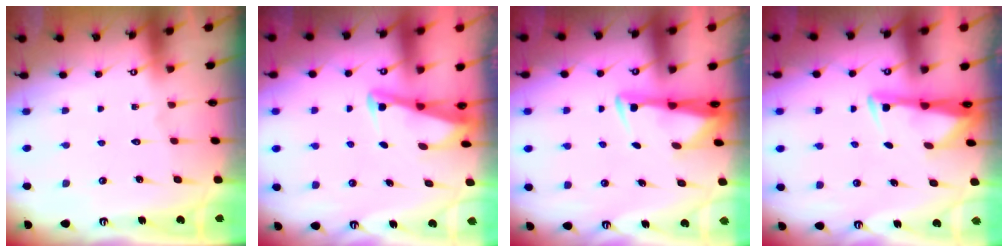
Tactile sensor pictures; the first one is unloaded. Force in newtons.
{"total": 2.7, "press": 2.7, "slide": 0.3}
{"total": 3.1, "press": 3.0, "slide": 0.9}
{"total": 3.4, "press": 3.2, "slide": 0.9}